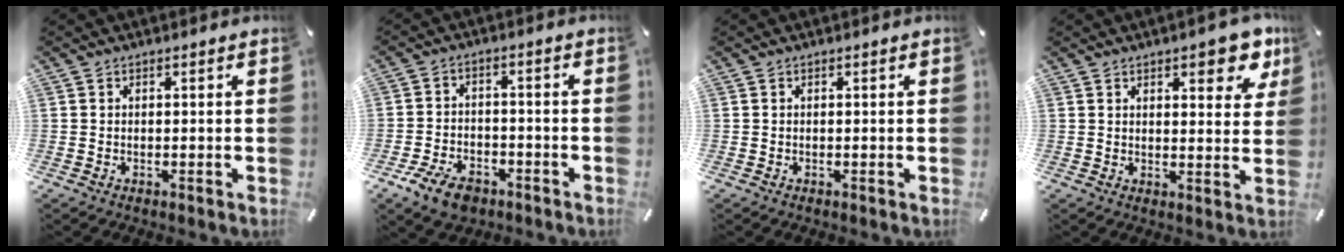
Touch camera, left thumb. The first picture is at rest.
{"total": 7.5, "force": [-4.5, 4.5, 4.0], "torque": [-0.083, 0.022, -0.084]}
{"total": 0.0}
{"total": 8.5, "force": [5.4, 3.5, 5.5], "torque": [-0.062, -0.029, 0.088]}